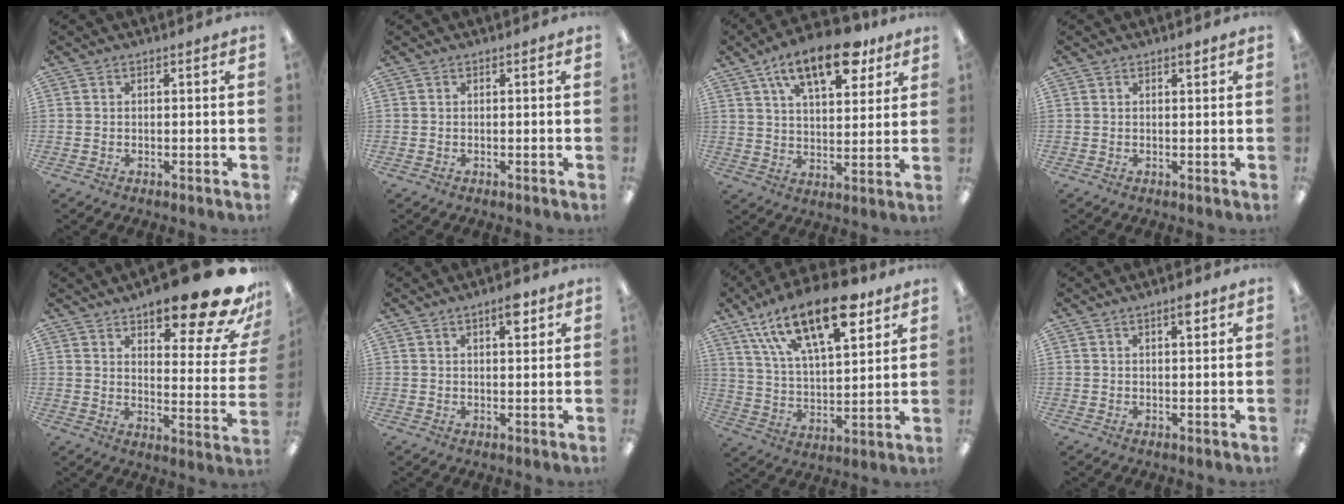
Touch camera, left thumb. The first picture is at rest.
{"total": 0.0}
{"total": 16.6, "force": [10.1, 7.2, 11.1], "torque": [-0.167, -0.039, 0.167]}
{"total": 1.2, "force": [0.9, 0.2, 0.8], "torque": [-0.009, -0.003, 0.013]}
{"total": 20.0, "force": [13.8, 6.1, 13.1], "torque": [-0.166, -0.100, 0.221]}
{"total": 4.7, "force": [2.8, 1.6, 3.4], "torque": [-0.041, -0.009, 0.040]}
{"total": 22.4, "force": [13.4, 9.6, 15.2], "torque": [-0.243, -0.059, 0.227]}
{"total": 2.9, "force": [1.8, 0.8, 2.2], "torque": [-0.031, -0.003, 0.027]}